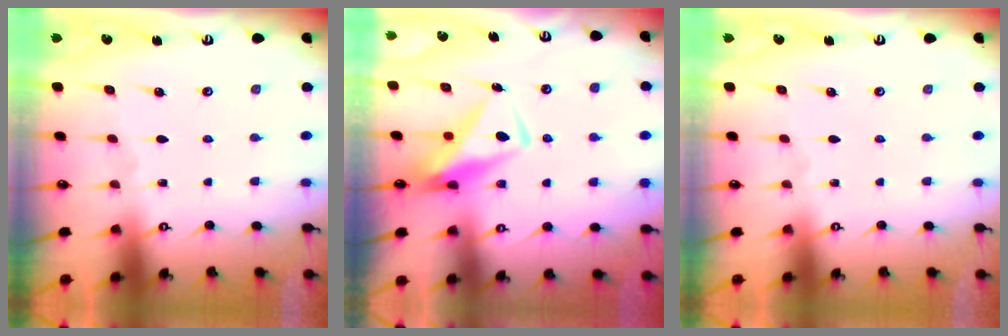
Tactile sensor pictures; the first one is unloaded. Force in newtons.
{"total": 11.3, "press": 11.2, "slide": 1.0}
{"total": 0.0}